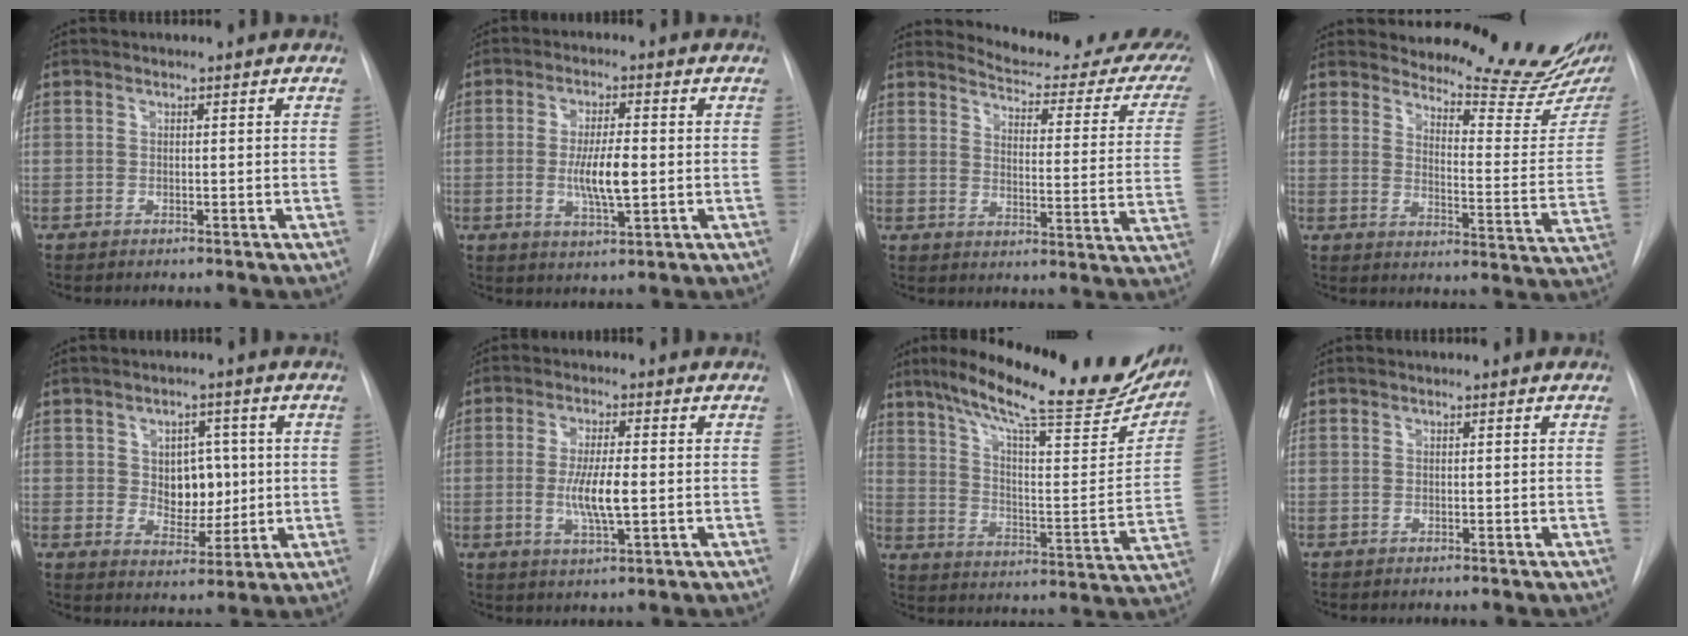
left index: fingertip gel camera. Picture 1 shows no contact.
{"total": 6.7, "force": [-1.3, 1.3, 6.5], "torque": [-0.122, -0.014, -0.020]}
{"total": 18.6, "force": [17.4, 3.2, 5.7], "torque": [-0.056, -0.094, 0.185]}
{"total": 17.1, "force": [15.7, 1.1, 6.7], "torque": [-0.084, -0.111, 0.188]}
{"total": 6.7, "force": [0.1, 4.6, 4.8], "torque": [-0.065, 0.003, 0.015]}
{"total": 6.6, "force": [-1.4, 1.1, 6.4], "torque": [-0.126, -0.015, -0.023]}
{"total": 25.8, "force": [20.5, 4.7, 14.9], "torque": [-0.225, -0.029, 0.279]}
{"total": 0.0}